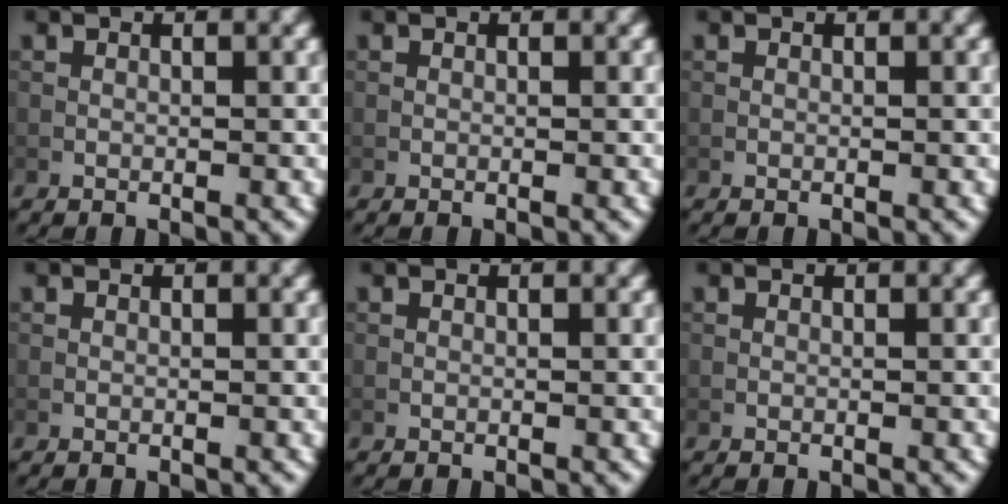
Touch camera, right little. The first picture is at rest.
{"total": 0.0}
{"total": 0.0}
{"total": 0.0}
{"total": 0.0}
{"total": 0.0}